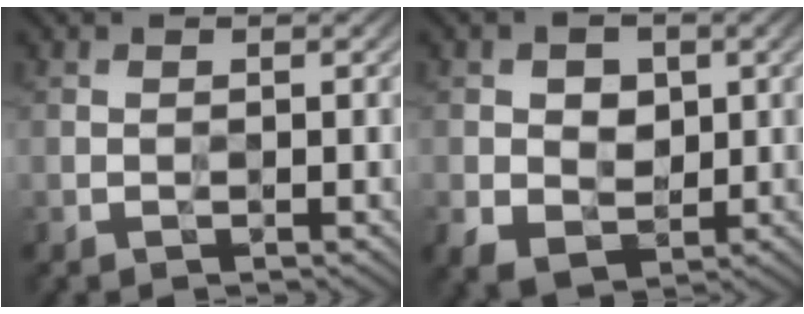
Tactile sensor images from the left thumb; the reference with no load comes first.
{"total": 5.5, "force": [0.2, 4.4, 3.3], "torque": [-0.063, -0.004, 0.004]}